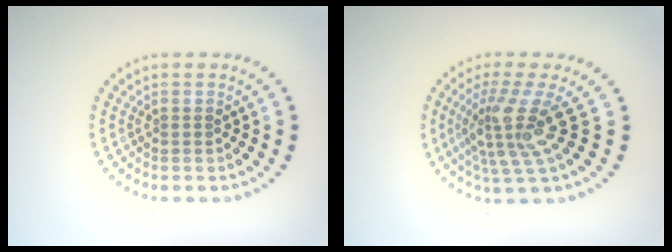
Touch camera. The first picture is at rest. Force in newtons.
{"total": 4.6, "press": 3.2, "slide": 3.3}